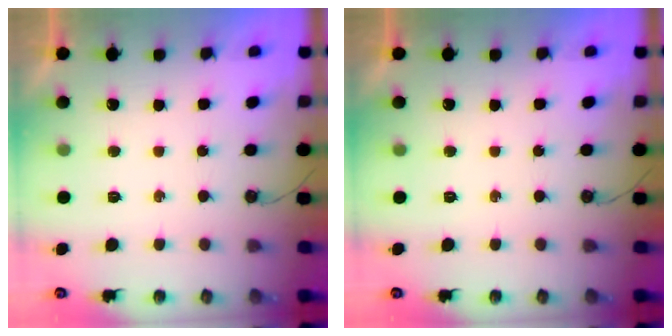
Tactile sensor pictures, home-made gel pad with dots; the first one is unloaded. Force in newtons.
{"total": 0.0}